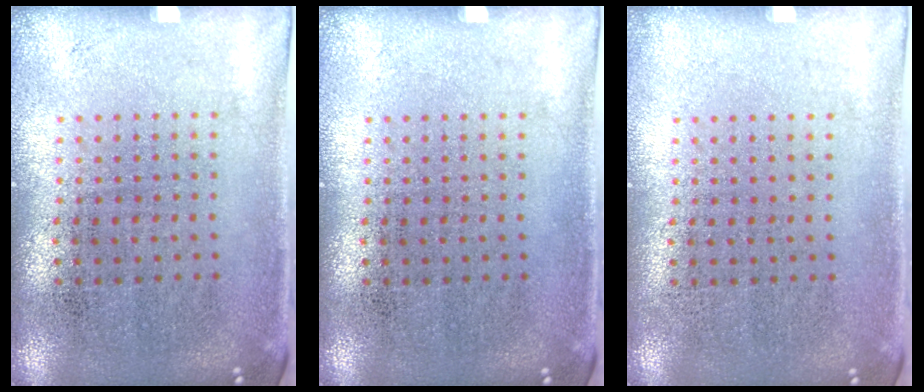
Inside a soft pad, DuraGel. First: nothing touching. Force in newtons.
{"total": 0.0}
{"total": 0.0}